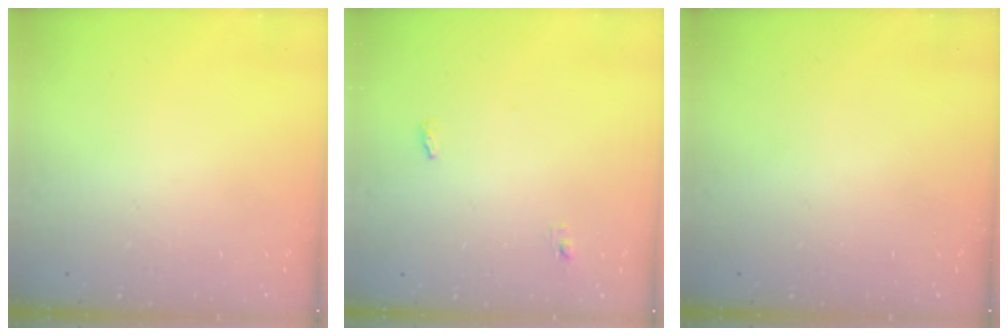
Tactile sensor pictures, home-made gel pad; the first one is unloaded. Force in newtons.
{"total": 3.4, "press": 3.3, "slide": 0.9}
{"total": 0.0}